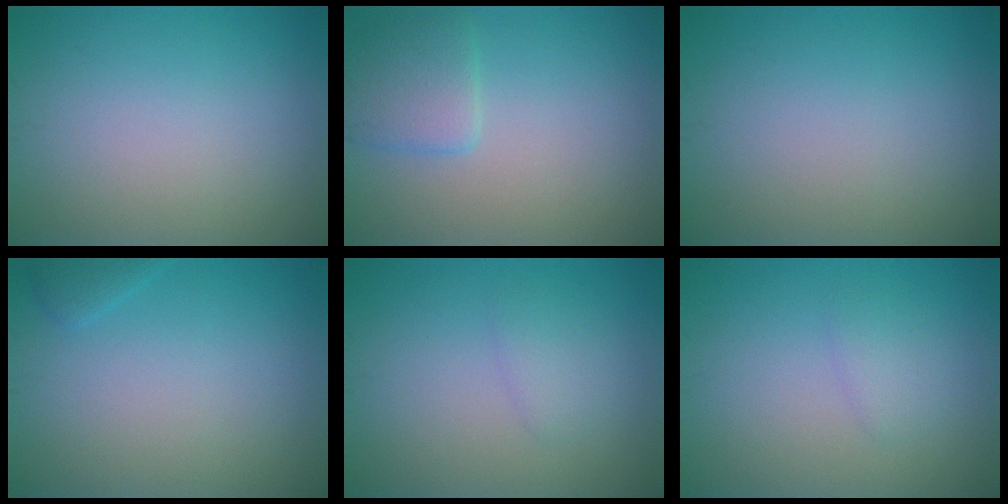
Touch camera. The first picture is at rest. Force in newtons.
{"total": 2.7, "press": 2.7, "slide": 0.2}
{"total": 0.0}
{"total": 0.9, "press": 0.9, "slide": 0.1}
{"total": 1.3, "press": 1.3, "slide": 0.1}
{"total": 1.3, "press": 1.3, "slide": 0.1}